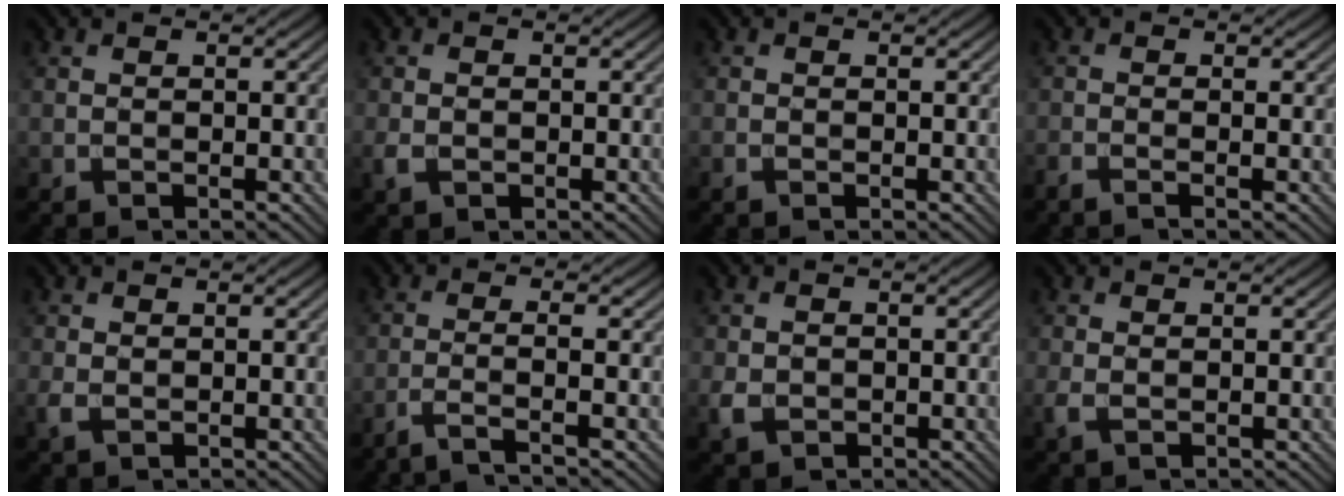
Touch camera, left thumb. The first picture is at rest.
{"total": 1.9, "force": [-0.5, 1.3, 1.3], "torque": [-0.031, -0.003, -0.010]}
{"total": 0.7, "force": [-0.4, 0.3, 0.4], "torque": [-0.011, -0.002, -0.007]}
{"total": 1.4, "force": [-0.9, 0.0, 1.1], "torque": [-0.021, 0.001, -0.025]}
{"total": 1.7, "force": [0.0, 1.1, 1.2], "torque": [-0.032, -0.003, 0.003]}
{"total": 3.3, "force": [-1.9, 0.3, 2.7], "torque": [-0.037, 0.008, -0.060]}
{"total": 2.4, "force": [-0.5, 1.9, 1.4], "torque": [-0.033, -0.007, -0.009]}
{"total": 1.6, "force": [-0.1, 0.9, 1.4], "torque": [-0.036, -0.001, 0.000]}